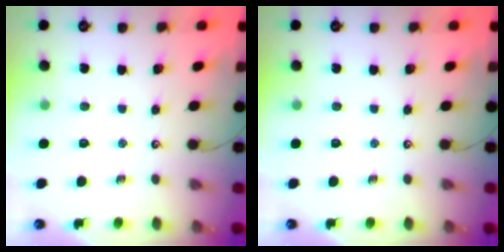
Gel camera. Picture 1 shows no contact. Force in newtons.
{"total": 0.0}